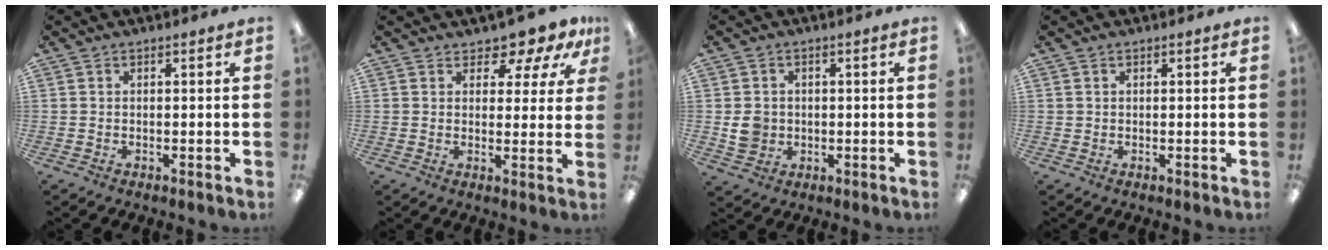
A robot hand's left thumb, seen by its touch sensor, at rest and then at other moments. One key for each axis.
{"total": 6.8, "fx": 5.7, "fy": 2.9, "fz": 2.4, "tx": -0.033, "ty": -0.042, "tz": 0.101}
{"total": 5.0, "fx": 0.0, "fy": 4.7, "fz": 1.8, "tx": -0.019, "ty": 0.005, "tz": 0.001}
{"total": 0.8, "fx": 0.5, "fy": 0.6, "fz": 0.0, "tx": 0.000, "ty": 0.002, "tz": 0.010}